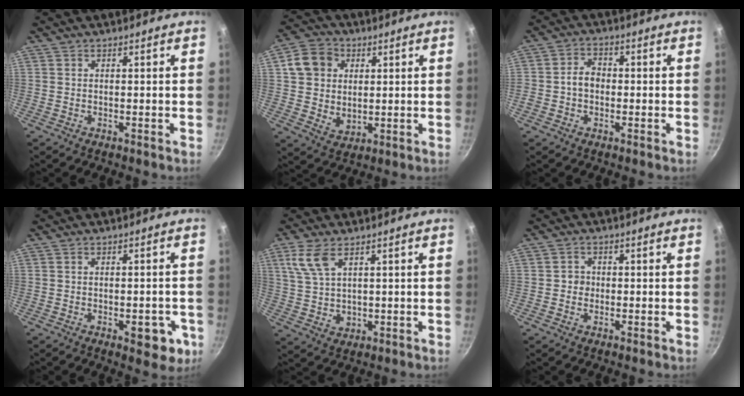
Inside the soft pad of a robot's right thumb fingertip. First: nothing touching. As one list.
[{"total": 10.4, "force": [2.8, 8.7, 4.9], "torque": [-0.060, -0.008, 0.048]}, {"total": 4.3, "force": [-0.6, 3.5, 2.4], "torque": [-0.022, 0.017, -0.017]}, {"total": 7.0, "force": [-2.4, 3.6, 5.6], "torque": [-0.041, 0.012, -0.026]}, {"total": 7.5, "force": [3.5, 4.1, 5.2], "torque": [-0.099, -0.011, 0.076]}, {"total": 2.3, "force": [-0.4, 2.2, 0.8], "torque": [0.002, 0.005, -0.011]}]